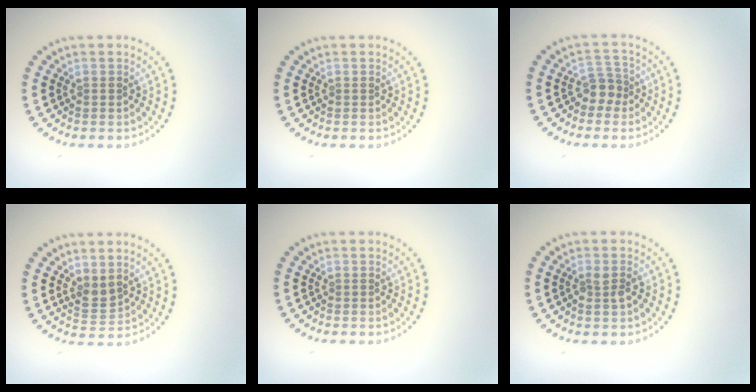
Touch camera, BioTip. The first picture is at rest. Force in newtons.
{"total": 0.0}
{"total": 2.1, "press": 1.7, "slide": 1.3}
{"total": 1.8, "press": 1.5, "slide": 1.0}
{"total": 0.0}
{"total": 1.3, "press": 1.3, "slide": 0.3}